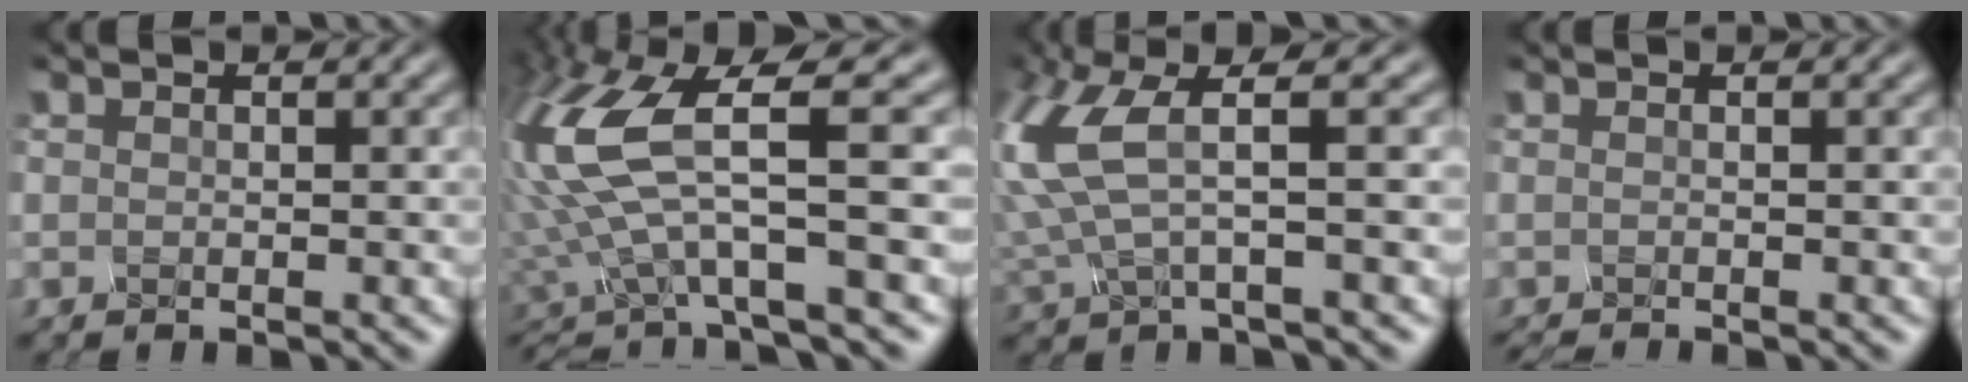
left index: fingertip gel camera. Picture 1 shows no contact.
{"total": 8.2, "force": [0.4, 1.7, 8.1], "torque": [-0.206, 0.001, 0.016]}
{"total": 4.8, "force": [2.0, 0.3, 4.4], "torque": [-0.133, 0.006, 0.050]}
{"total": 2.3, "force": [0.1, 1.3, 1.9], "torque": [-0.005, 0.010, -0.017]}